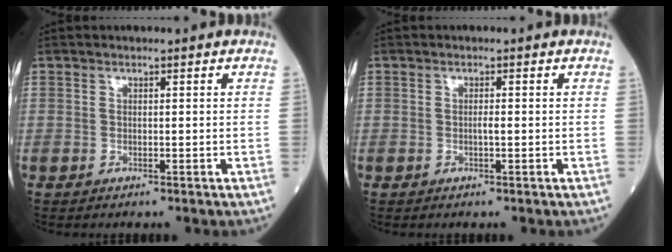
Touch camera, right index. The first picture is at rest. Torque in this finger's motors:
{"motor_torque": [0.42, 0.03, 0.17, 0.04]}